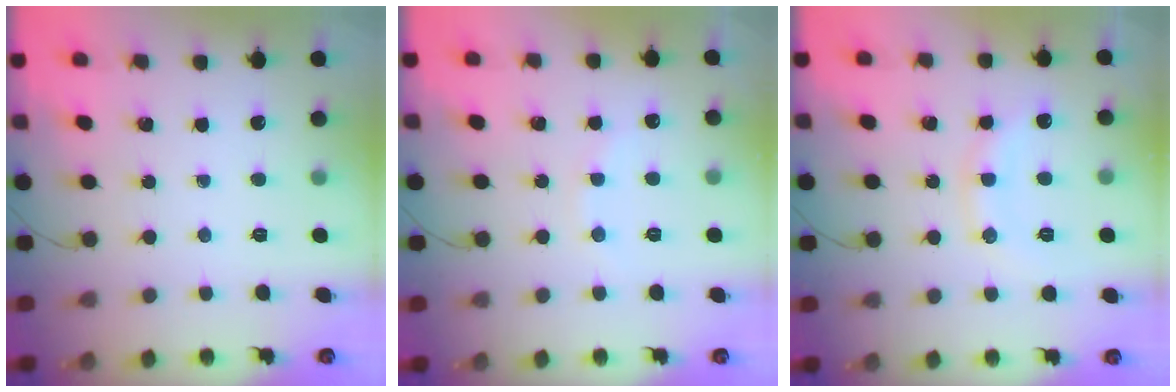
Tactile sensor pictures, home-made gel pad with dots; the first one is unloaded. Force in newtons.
{"total": 5.4, "press": 5.3, "slide": 1.2}
{"total": 10.2, "press": 10.2, "slide": 0.5}